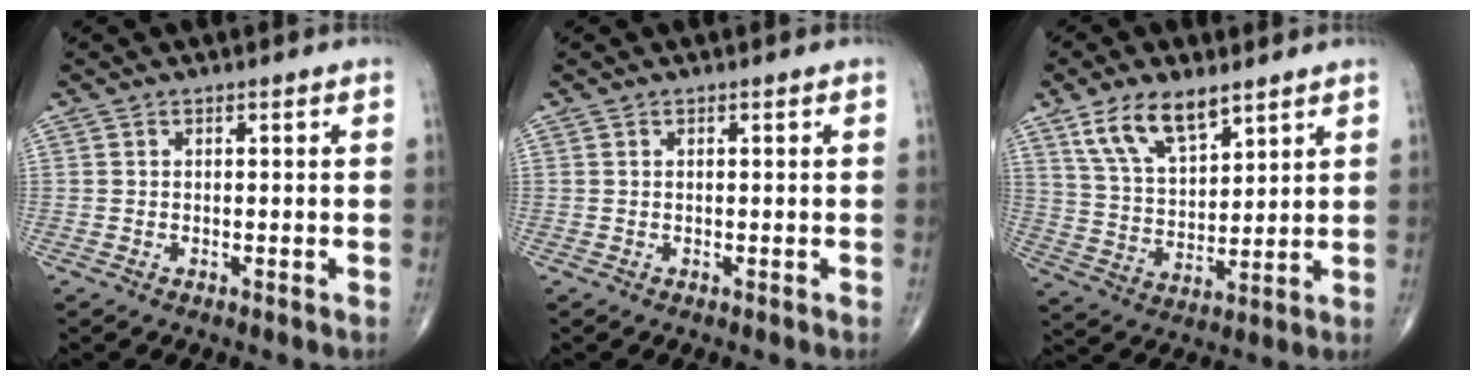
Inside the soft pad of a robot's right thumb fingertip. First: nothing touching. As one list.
[{"total": 0.0}, {"total": 11.6, "force": [7.3, 5.3, 7.3], "torque": [-0.119, -0.034, 0.147]}]